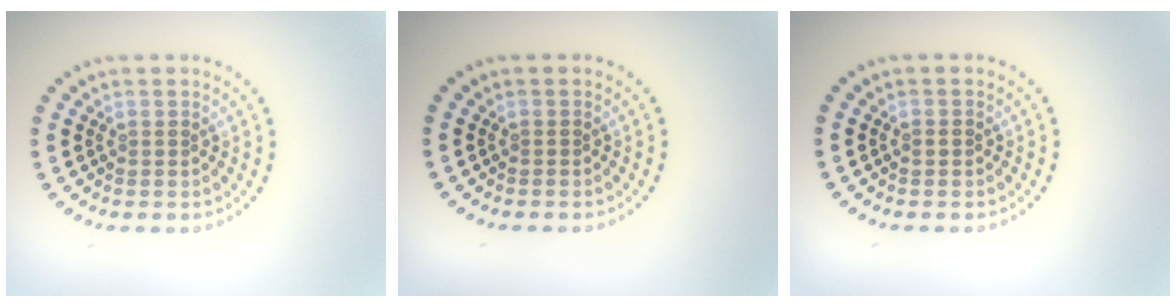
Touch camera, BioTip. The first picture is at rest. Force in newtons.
{"total": 0.0}
{"total": 0.9, "press": 0.9, "slide": 0.2}